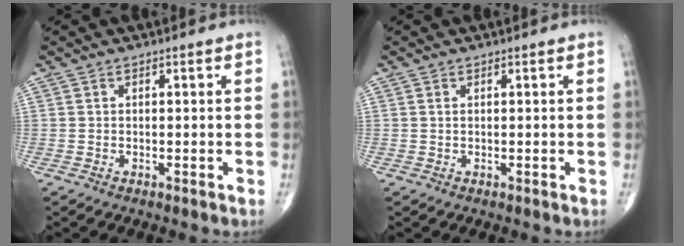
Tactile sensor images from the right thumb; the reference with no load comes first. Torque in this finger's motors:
{"motor_torque": [-0.39, -0.23, 0.07, 0.14, 0.02]}